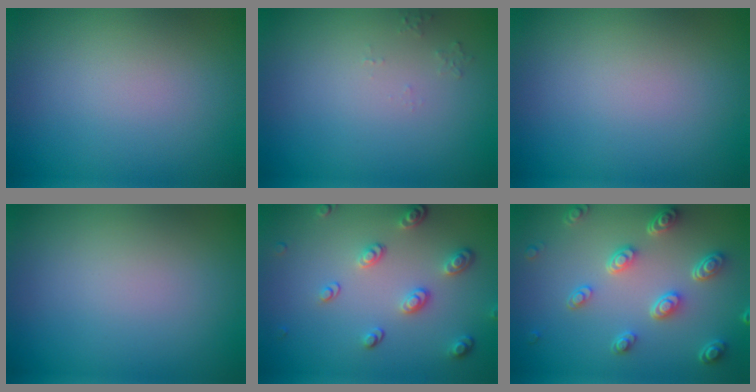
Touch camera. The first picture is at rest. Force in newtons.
{"total": 0.8, "press": 0.7, "slide": 0.2}
{"total": 0.0}
{"total": 0.0}
{"total": 3.3, "press": 2.6, "slide": 2.1}
{"total": 4.8, "press": 3.6, "slide": 3.2}